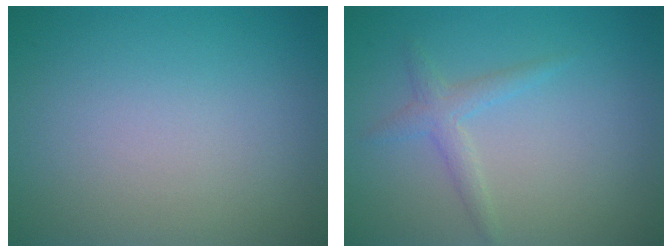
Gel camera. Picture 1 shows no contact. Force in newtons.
{"total": 1.7, "press": 1.7, "slide": 0.0}